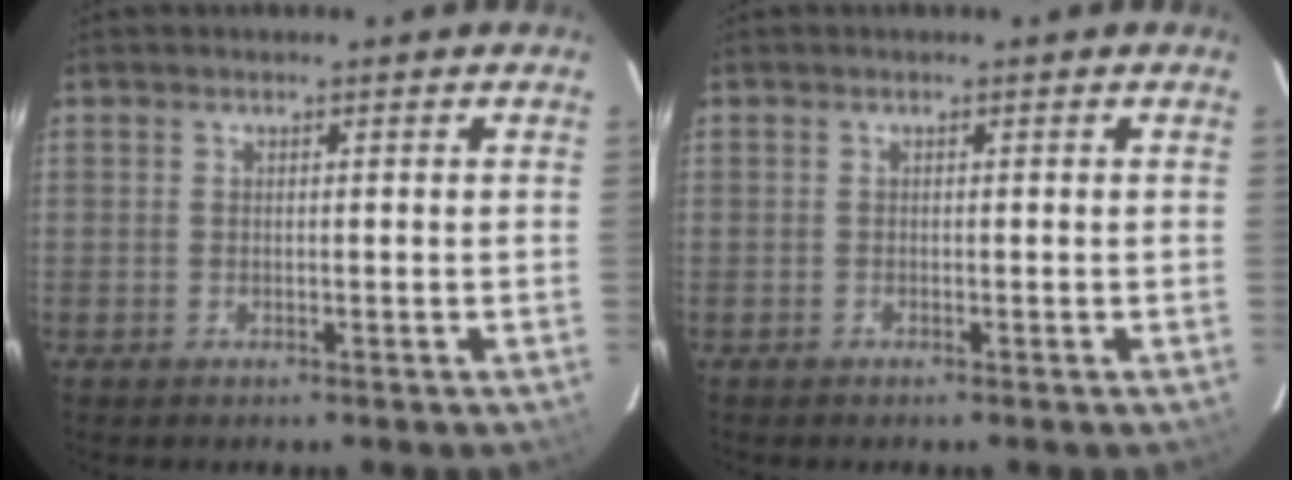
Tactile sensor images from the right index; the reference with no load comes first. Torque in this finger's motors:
{"motor_torque": [-0.01, -0.01, 0.00, -0.02]}